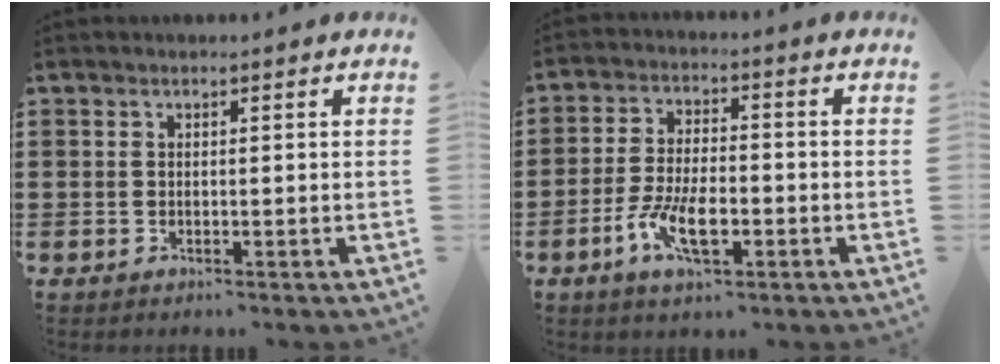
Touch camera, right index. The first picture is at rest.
{"total": 8.1, "force": [-3.3, 3.2, 6.7], "torque": [-0.142, -0.009, -0.060]}